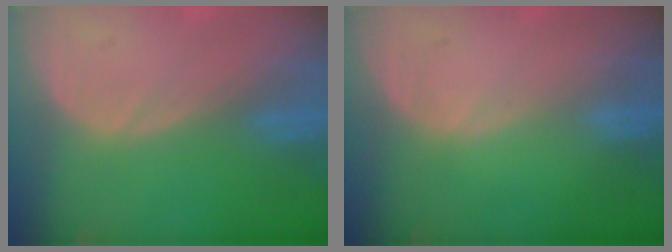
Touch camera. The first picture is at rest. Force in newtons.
{"total": 0.0}